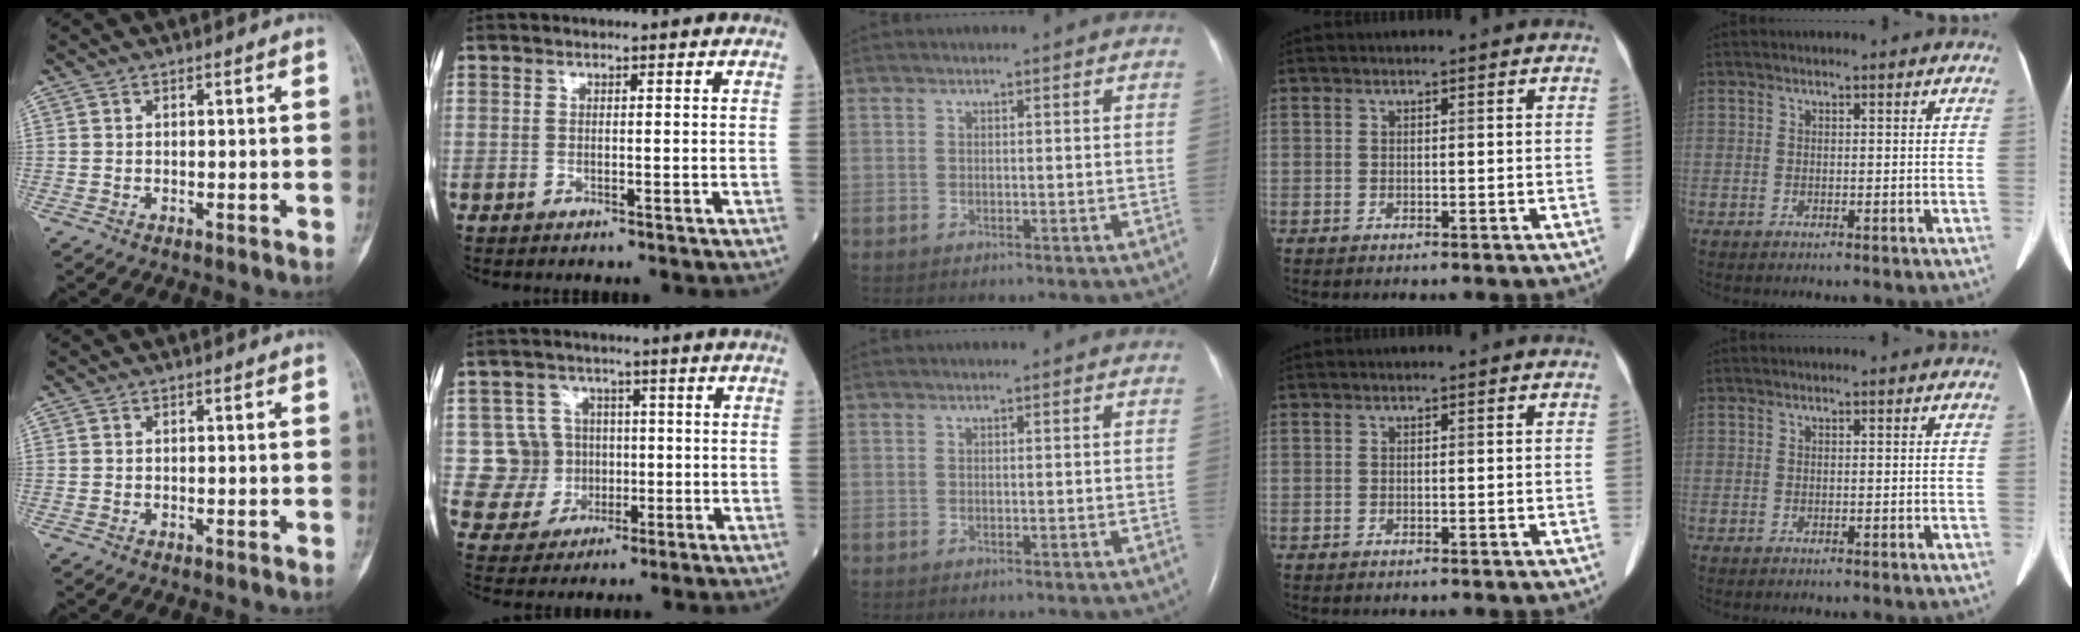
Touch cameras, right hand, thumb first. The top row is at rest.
{"index": {"total": 6.9, "force": [0.1, 6.9, 0.5], "torque": [-0.012, 0.016, 0.010]}}